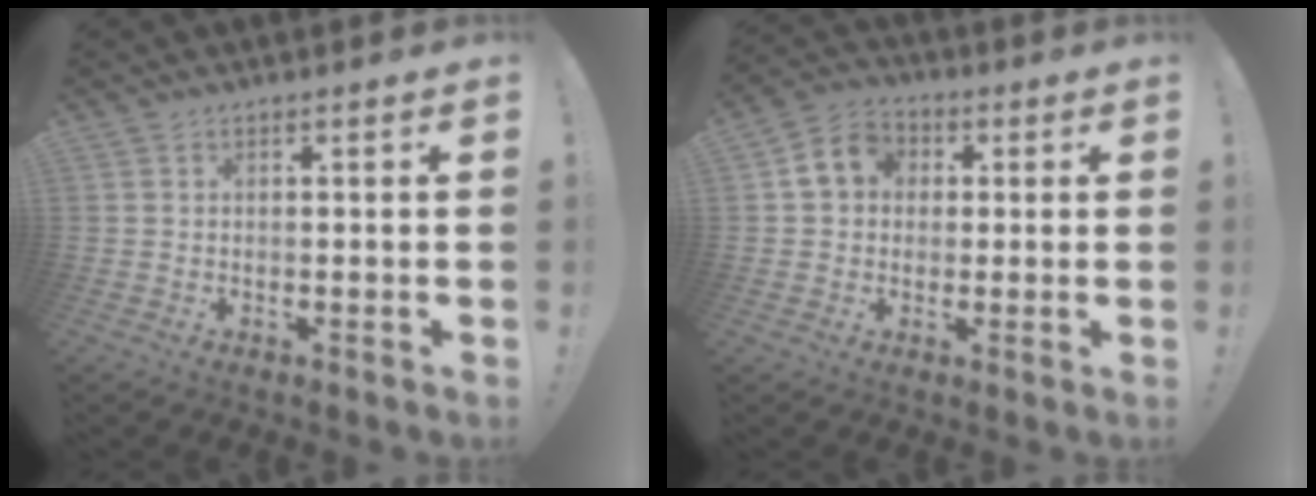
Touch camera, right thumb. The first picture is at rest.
{"total": 8.4, "force": [1.5, 7.3, 3.8], "torque": [-0.055, 0.012, 0.034]}